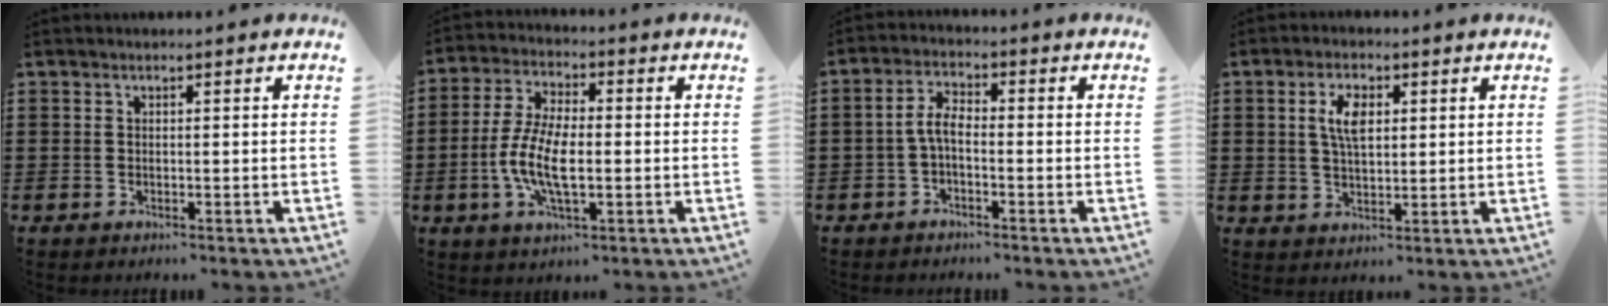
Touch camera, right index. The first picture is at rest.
{"total": 9.0, "force": [-1.9, 3.6, 8.1], "torque": [-0.184, -0.011, -0.041]}
{"total": 3.8, "force": [-1.0, 1.3, 3.4], "torque": [-0.083, 0.002, -0.026]}
{"total": 4.9, "force": [1.5, 2.2, 4.1], "torque": [-0.078, 0.009, 0.025]}